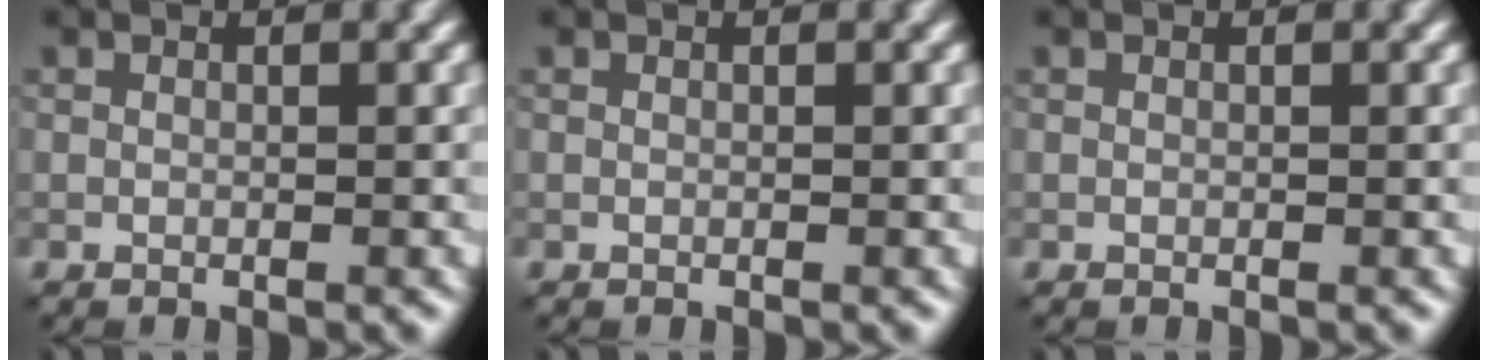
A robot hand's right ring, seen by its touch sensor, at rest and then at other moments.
{"total": 0.0}
{"total": 0.0}